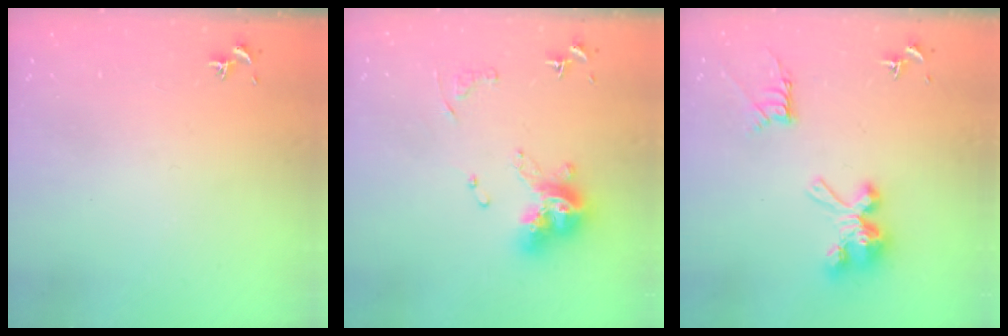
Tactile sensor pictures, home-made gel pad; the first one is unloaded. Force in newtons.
{"total": 13.3, "press": 13.3, "slide": 1.4}
{"total": 11.6, "press": 11.6, "slide": 0.3}